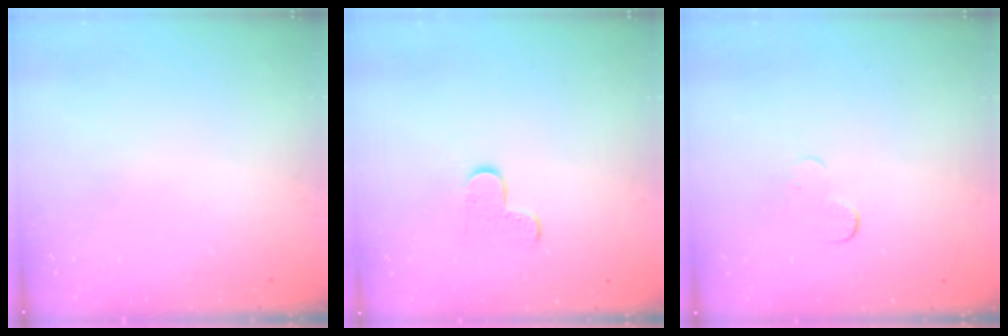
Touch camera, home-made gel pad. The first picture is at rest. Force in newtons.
{"total": 5.5, "press": 5.4, "slide": 0.6}
{"total": 2.9, "press": 2.9, "slide": 0.3}